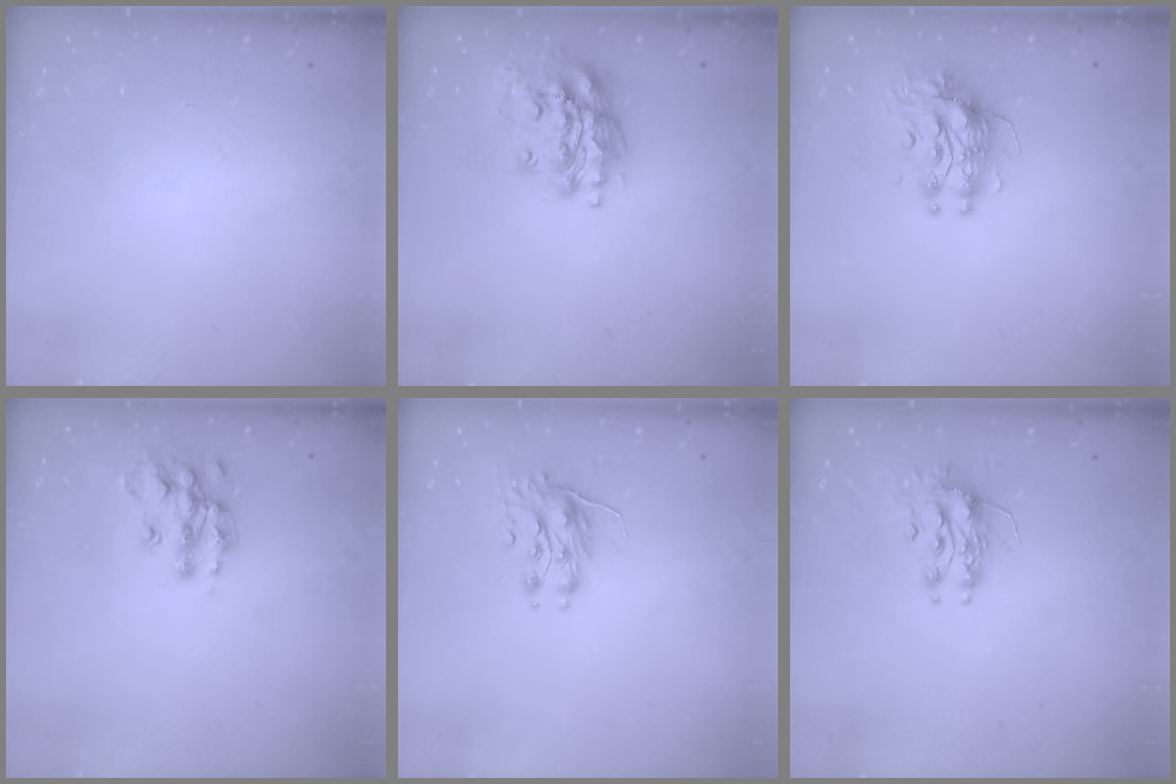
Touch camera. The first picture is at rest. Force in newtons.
{"total": 15.9, "press": 15.7, "slide": 2.2}
{"total": 9.0, "press": 8.9, "slide": 0.7}
{"total": 13.2, "press": 13.1, "slide": 0.9}
{"total": 8.0, "press": 8.0, "slide": 0.4}
{"total": 8.5, "press": 8.5, "slide": 0.6}